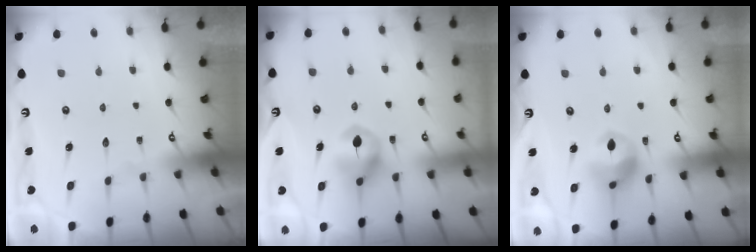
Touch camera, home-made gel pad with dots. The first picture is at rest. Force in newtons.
{"total": 8.4, "press": 8.3, "slide": 0.4}
{"total": 11.2, "press": 11.1, "slide": 1.5}